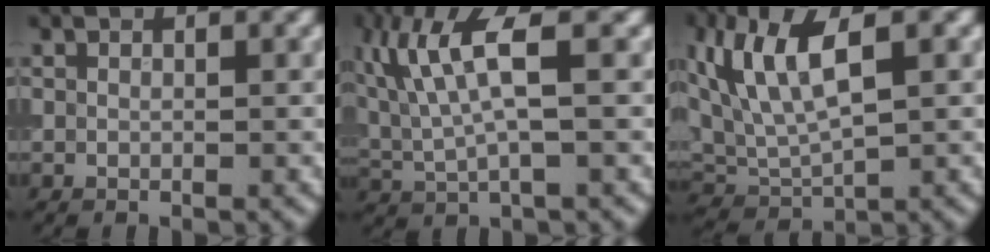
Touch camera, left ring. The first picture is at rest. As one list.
[{"total": 6.7, "force": [2.1, 1.6, 6.1], "torque": [-0.137, 0.007, 0.042]}, {"total": 7.6, "force": [2.7, 3.2, 6.4], "torque": [-0.130, 0.008, 0.046]}]